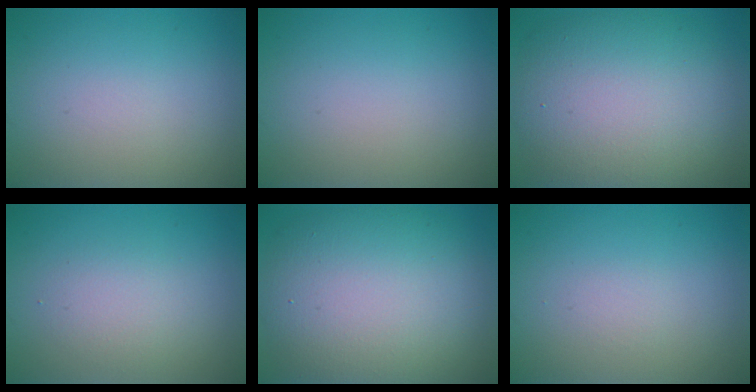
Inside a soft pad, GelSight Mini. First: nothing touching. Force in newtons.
{"total": 0.0}
{"total": 11.7, "press": 11.6, "slide": 0.7}
{"total": 2.0, "press": 2.0, "slide": 0.1}
{"total": 11.7, "press": 11.6, "slide": 0.7}
{"total": 0.0}